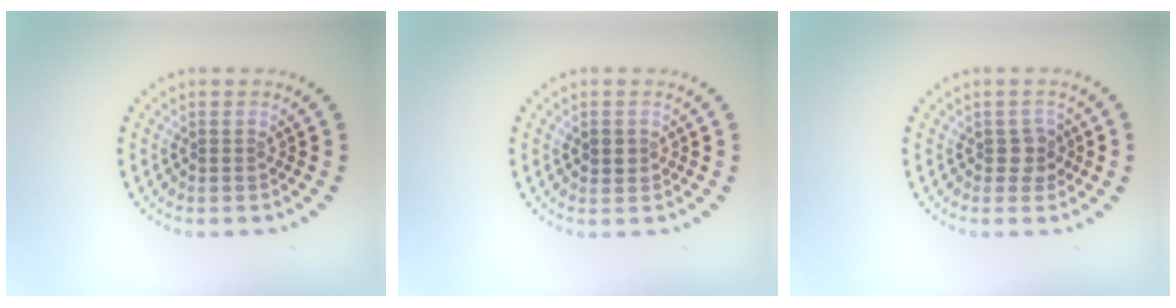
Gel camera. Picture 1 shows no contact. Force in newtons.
{"total": 1.1, "press": 1.1, "slide": 0.3}
{"total": 1.6, "press": 1.5, "slide": 0.6}